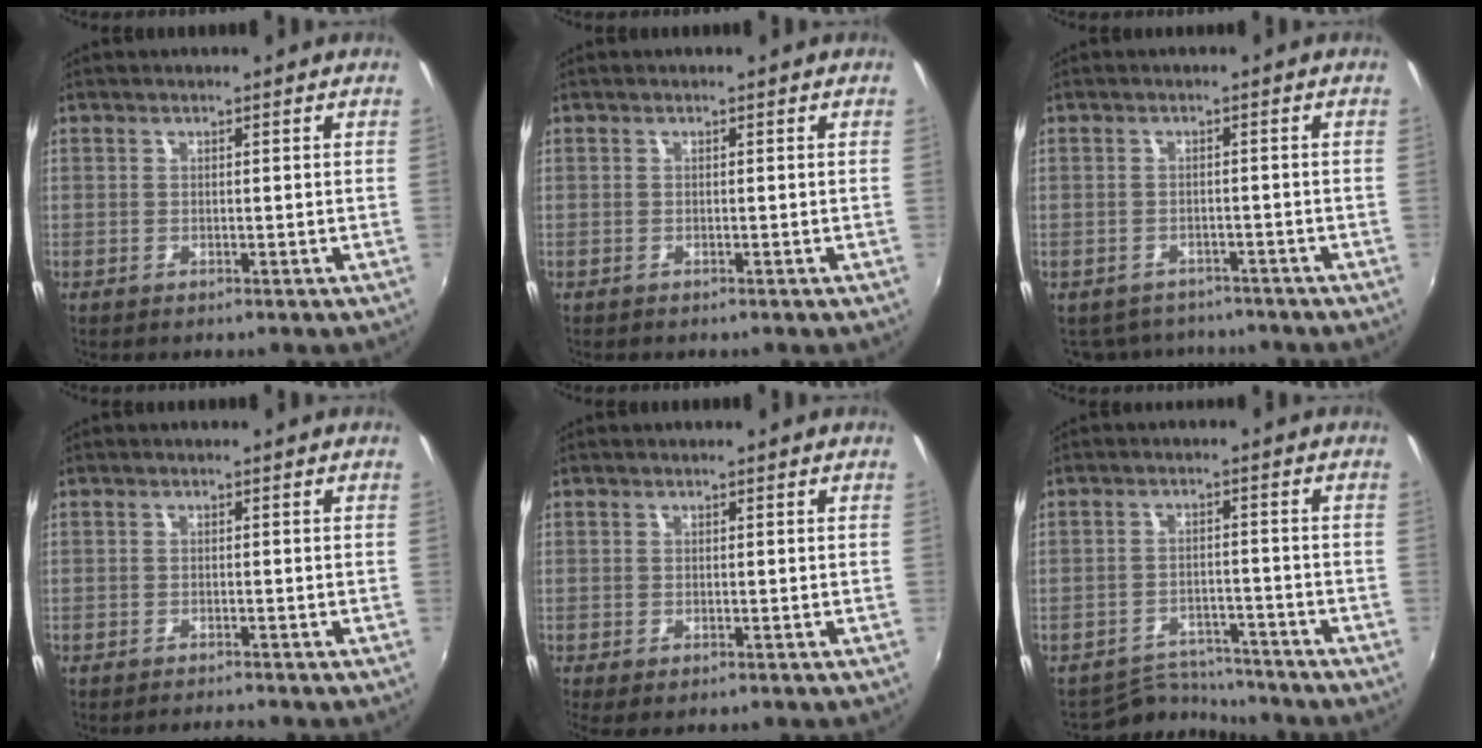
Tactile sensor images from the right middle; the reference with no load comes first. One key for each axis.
{"total": 0.0}
{"total": 6.8, "fx": -6.1, "fy": 2.9, "fz": 1.3, "tx": -0.038, "ty": -0.006, "tz": -0.086}
{"total": 2.0, "fx": -2.0, "fy": -0.1, "fz": 0.3, "tx": -0.014, "ty": -0.009, "tz": -0.035}
{"total": 1.6, "fx": -0.8, "fy": 0.6, "fz": 1.3, "tx": -0.024, "ty": -0.009, "tz": -0.010}
{"total": 6.8, "fx": -6.7, "fy": 1.2, "fz": -0.2, "tx": -0.016, "ty": 0.005, "tz": -0.110}